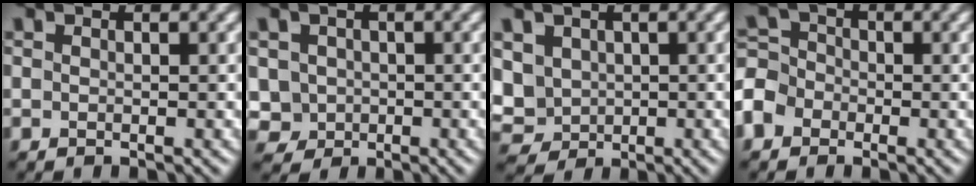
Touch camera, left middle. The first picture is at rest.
{"total": 3.0, "force": [0.0, 2.8, 1.1], "torque": [-0.022, 0.012, -0.001]}
{"total": 5.2, "force": [0.5, 4.5, 2.6], "torque": [-0.067, 0.015, 0.001]}
{"total": 5.0, "force": [-2.7, 3.9, 1.5], "torque": [-0.017, 0.008, -0.067]}